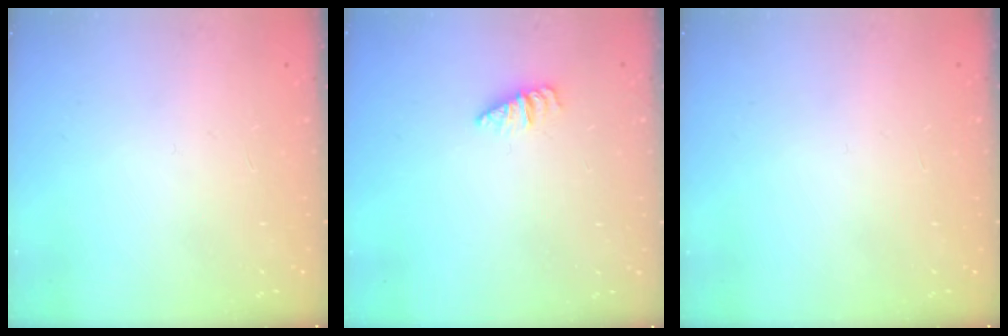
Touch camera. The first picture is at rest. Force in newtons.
{"total": 1.2, "press": 1.2, "slide": 0.2}
{"total": 0.0}